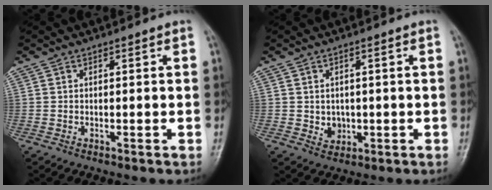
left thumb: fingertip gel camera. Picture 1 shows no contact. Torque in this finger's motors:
{"motor_torque": [-0.04, 0.01, 0.11, -0.10, 0.00]}